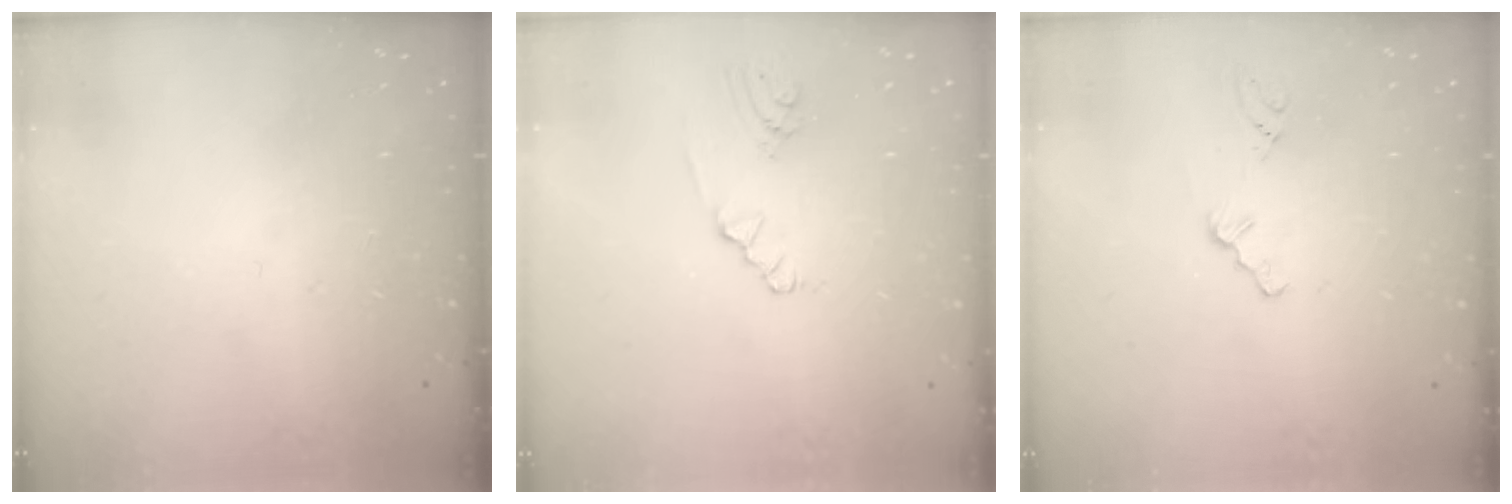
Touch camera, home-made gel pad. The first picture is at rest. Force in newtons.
{"total": 2.8, "press": 2.8, "slide": 0.5}
{"total": 0.8, "press": 0.7, "slide": 0.2}